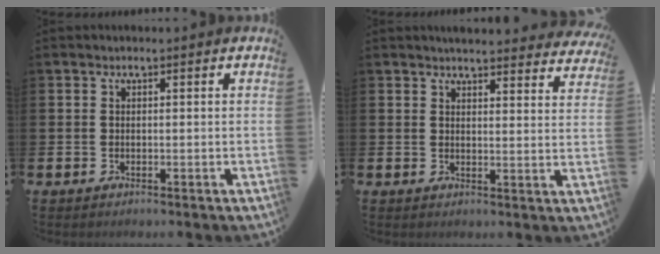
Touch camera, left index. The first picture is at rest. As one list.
[{"total": 4.1, "force": [4.1, 0.3, 0.4], "torque": [-0.007, -0.025, 0.072]}]